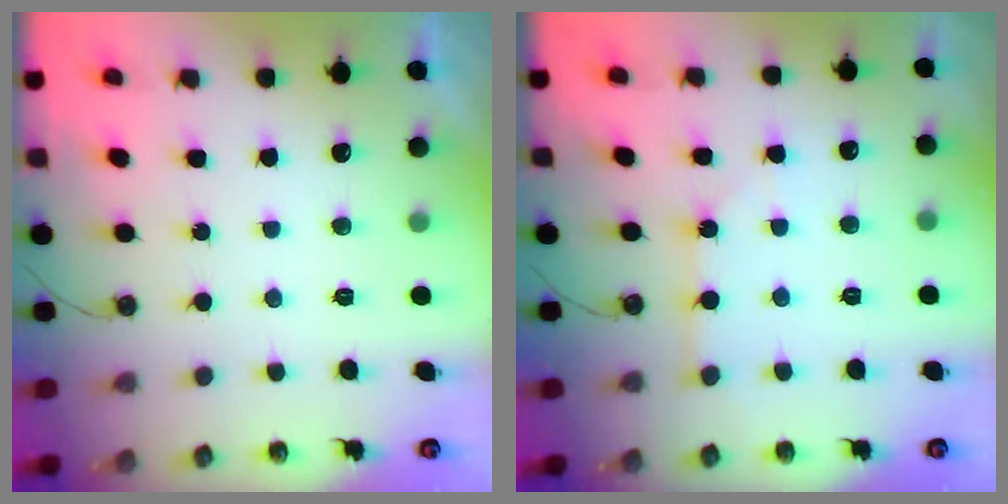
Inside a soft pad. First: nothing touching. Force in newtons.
{"total": 1.8, "press": 1.8, "slide": 0.3}